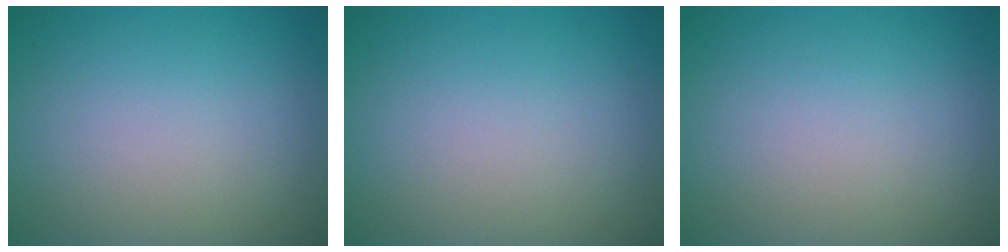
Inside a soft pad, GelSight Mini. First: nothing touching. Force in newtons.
{"total": 0.0}
{"total": 0.0}